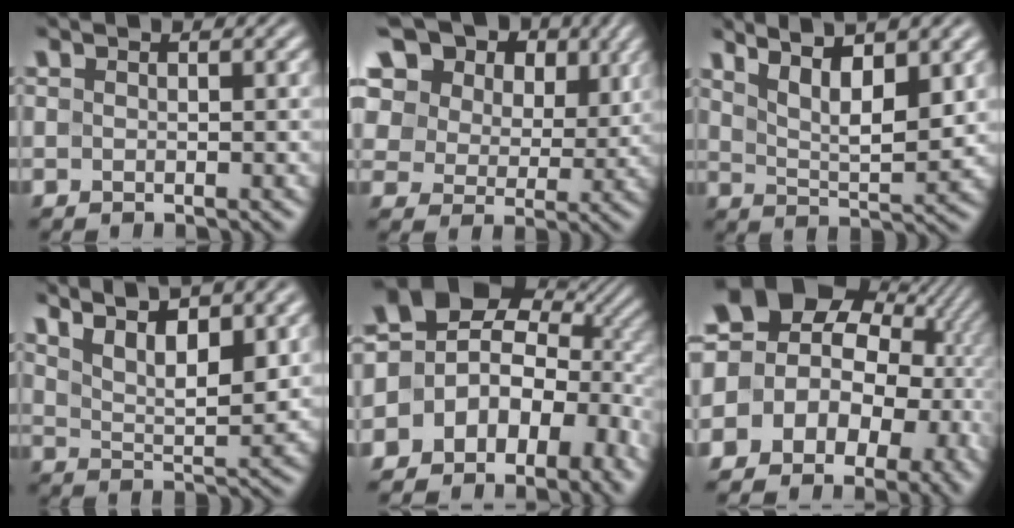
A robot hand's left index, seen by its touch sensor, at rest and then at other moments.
{"total": 14.1, "force": [7.9, 9.1, 7.3], "torque": [-0.157, 0.024, 0.150]}
{"total": 7.1, "force": [4.2, 2.2, 5.3], "torque": [-0.085, 0.009, 0.065]}
{"total": 7.7, "force": [4.9, 2.6, 5.3], "torque": [-0.079, 0.015, 0.069]}
{"total": 11.7, "force": [-2.0, 9.0, 7.3], "torque": [-0.134, -0.001, -0.023]}
{"total": 17.2, "force": [3.2, 13.6, 10.0], "torque": [-0.165, 0.014, 0.053]}